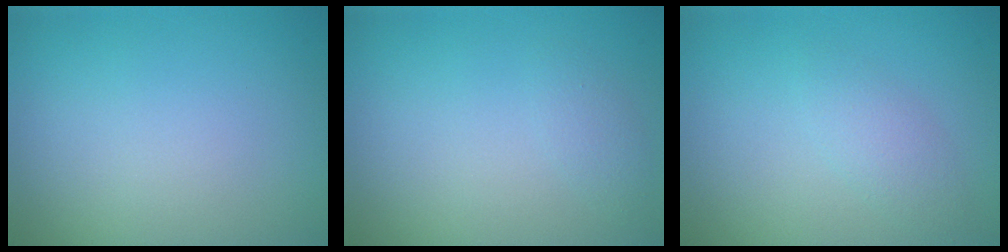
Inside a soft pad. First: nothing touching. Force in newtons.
{"total": 1.1, "press": 1.1, "slide": 0.1}
{"total": 1.7, "press": 1.7, "slide": 0.0}